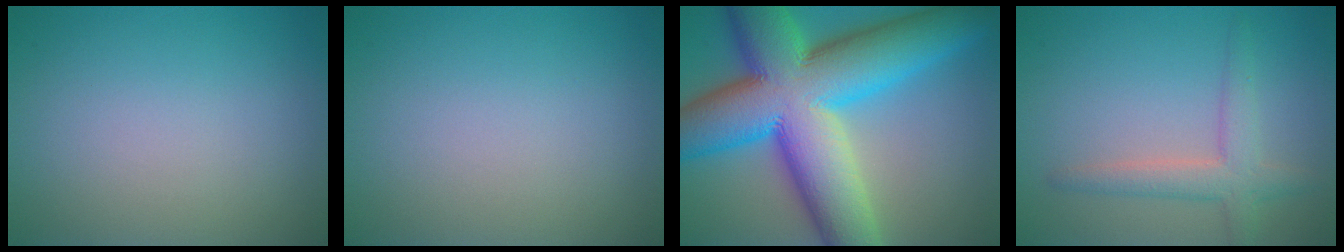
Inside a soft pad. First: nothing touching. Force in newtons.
{"total": 0.0}
{"total": 18.0, "press": 18.0, "slide": 0.6}
{"total": 3.2, "press": 3.2, "slide": 0.2}